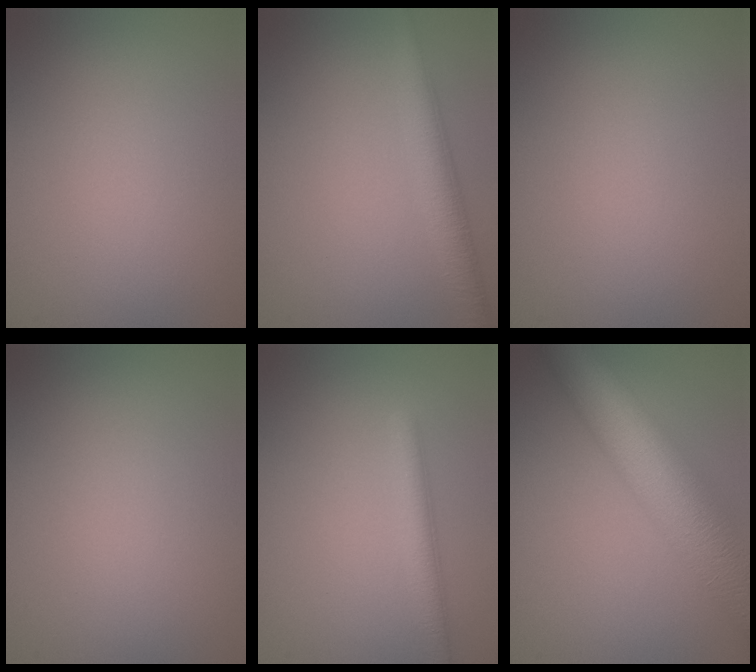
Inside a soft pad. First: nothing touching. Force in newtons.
{"total": 3.7, "press": 3.7, "slide": 0.2}
{"total": 0.0}
{"total": 0.0}
{"total": 2.6, "press": 2.6, "slide": 0.1}
{"total": 12.1, "press": 12.1, "slide": 0.5}